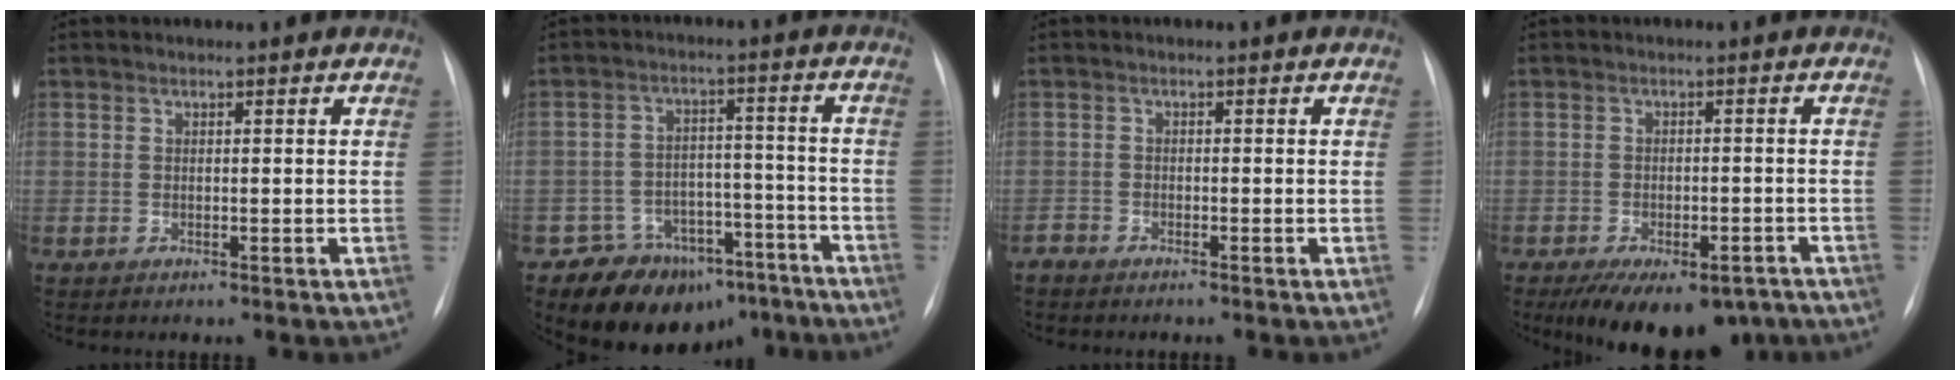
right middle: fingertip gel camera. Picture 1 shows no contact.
{"total": 12.1, "force": [-9.0, 7.4, 3.3], "torque": [-0.028, 0.054, -0.125]}
{"total": 1.3, "force": [-1.3, 0.1, 0.1], "torque": [-0.004, -0.002, -0.025]}
{"total": 13.2, "force": [-9.6, 6.0, 6.9], "torque": [-0.106, -0.007, -0.128]}